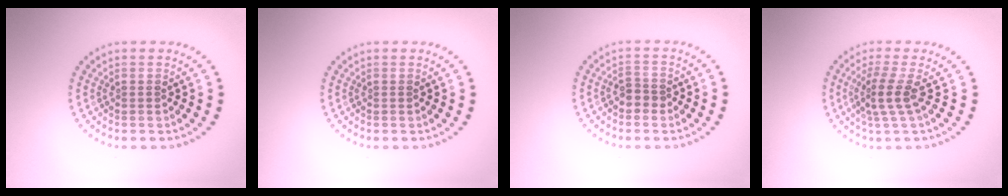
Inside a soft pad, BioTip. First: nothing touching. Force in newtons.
{"total": 0.0}
{"total": 1.6, "press": 1.5, "slide": 0.6}
{"total": 2.6, "press": 1.8, "slide": 1.9}